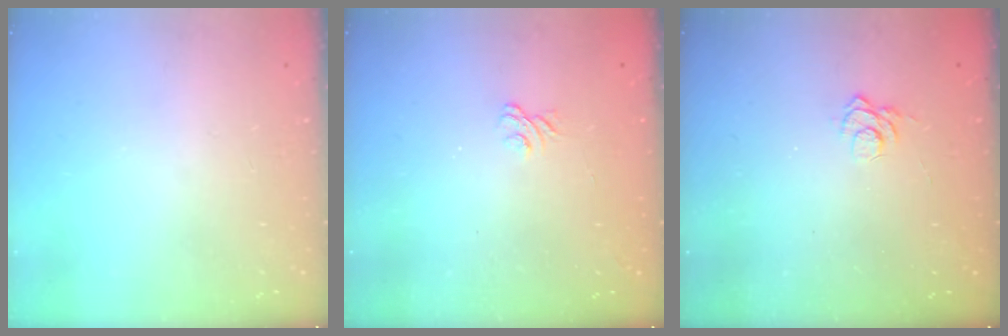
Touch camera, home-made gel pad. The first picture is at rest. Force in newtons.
{"total": 1.8, "press": 1.4, "slide": 1.1}
{"total": 2.6, "press": 2.3, "slide": 1.1}